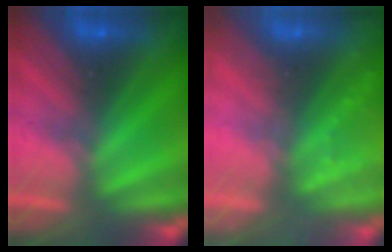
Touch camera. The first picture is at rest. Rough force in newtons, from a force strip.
{"total": 2.2}